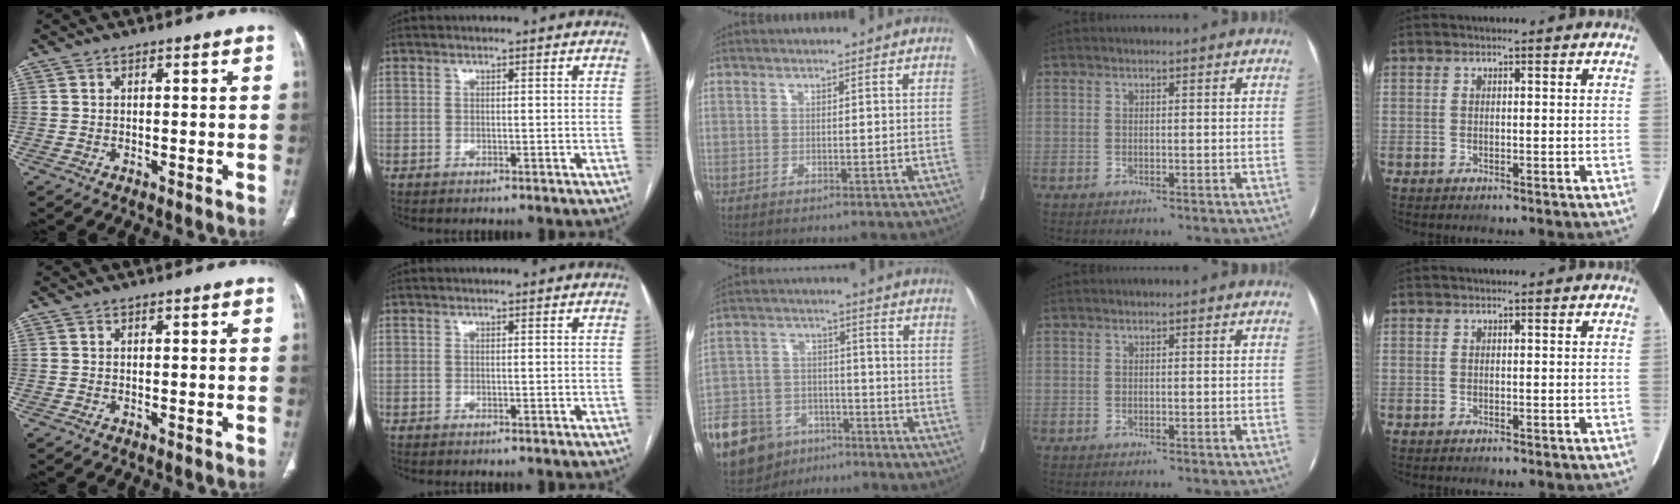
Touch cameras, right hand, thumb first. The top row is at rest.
{"middle": {"total": 19.4, "force": [-12.4, 11.9, 9.0], "torque": [-0.240, -0.001, -0.205]}}